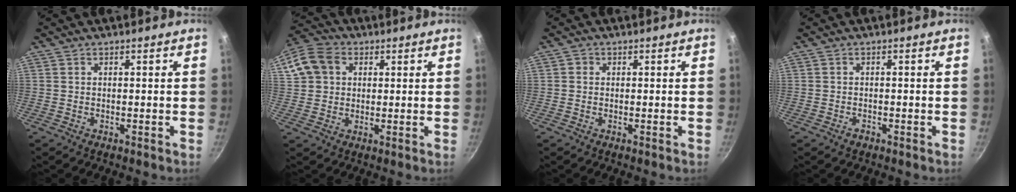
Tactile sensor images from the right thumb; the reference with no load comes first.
{"total": 10.4, "force": [2.8, 8.5, 5.3], "torque": [-0.093, 0.020, 0.039]}
{"total": 0.9, "force": [0.0, 0.9, 0.3], "torque": [-0.002, 0.004, -0.003]}
{"total": 1.1, "force": [-0.8, 0.6, 0.5], "torque": [-0.008, 0.006, -0.014]}